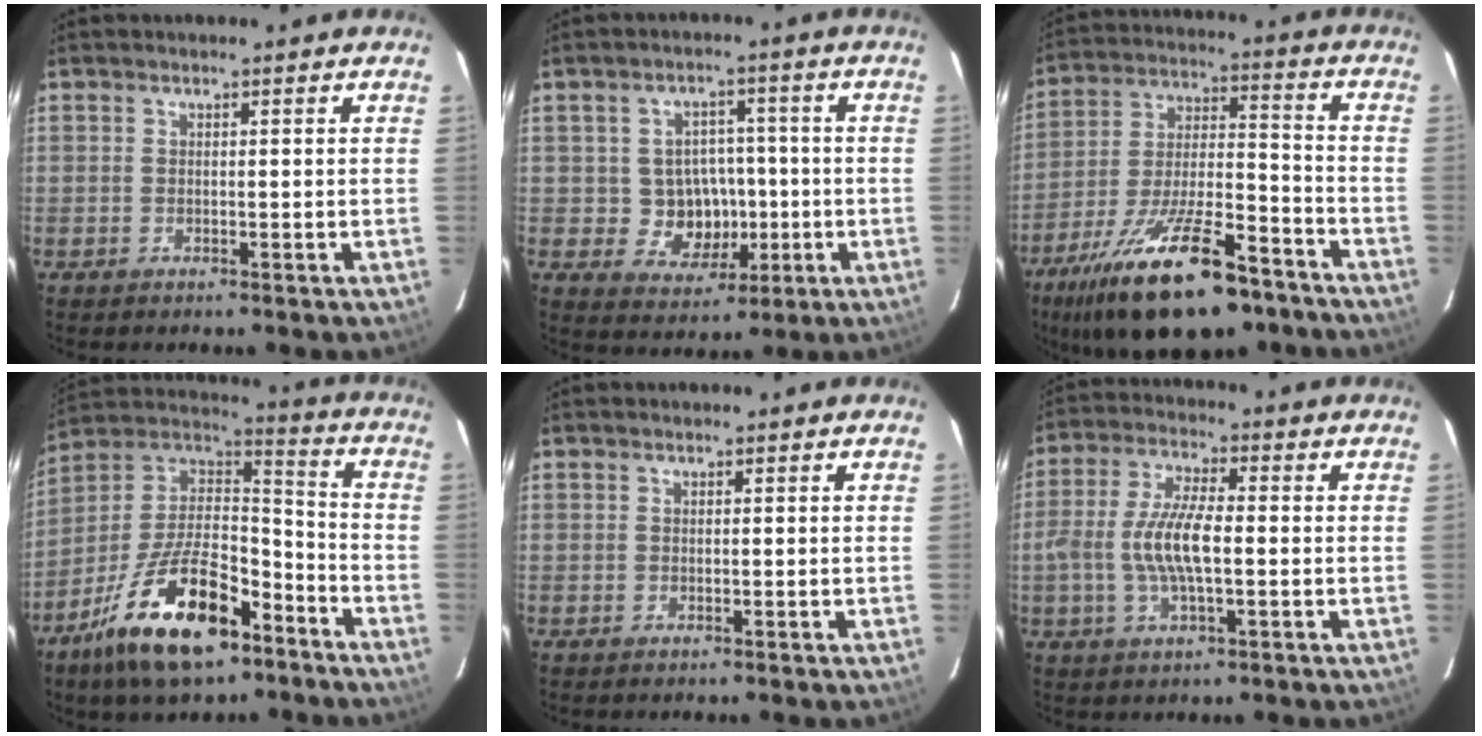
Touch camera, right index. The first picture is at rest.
{"total": 8.0, "force": [-1.2, 7.4, 2.8], "torque": [-0.064, 0.015, -0.002]}
{"total": 23.3, "force": [-15.7, 7.7, 15.5], "torque": [-0.290, -0.027, -0.250]}
{"total": 22.0, "force": [-12.6, 9.6, 15.3], "torque": [-0.302, -0.006, -0.215]}
{"total": 0.0}
{"total": 9.8, "force": [-1.4, 3.1, 9.1], "torque": [-0.190, 0.005, -0.028]}